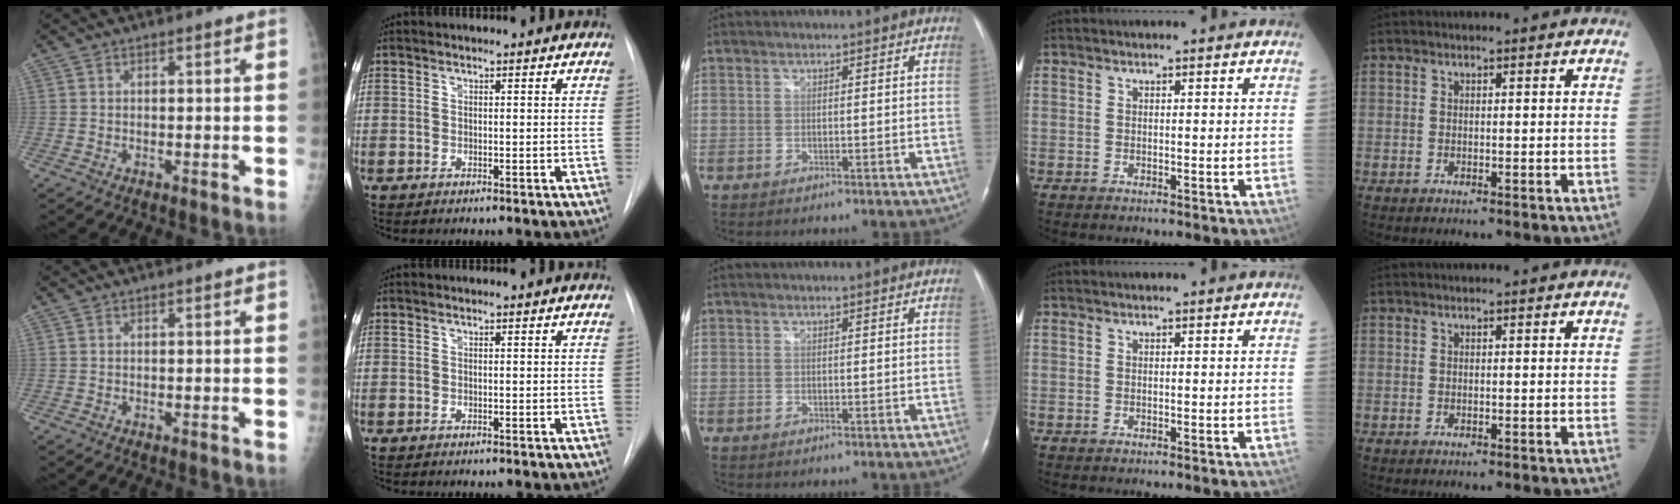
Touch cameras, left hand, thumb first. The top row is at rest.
{}